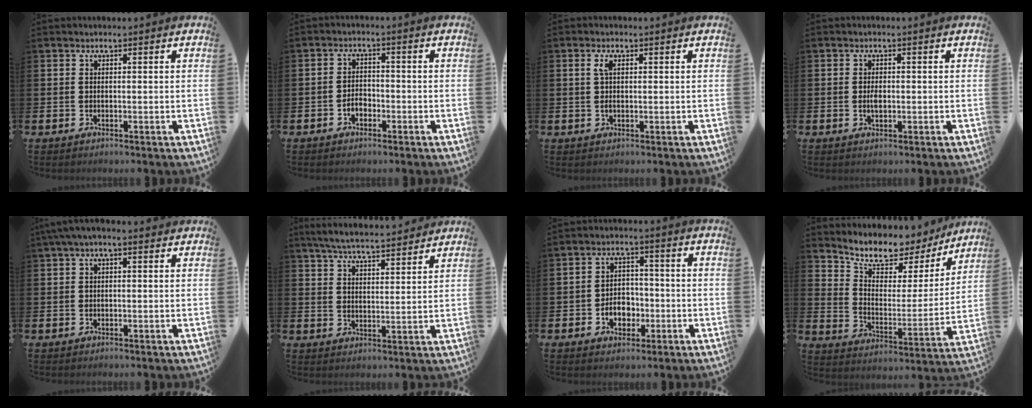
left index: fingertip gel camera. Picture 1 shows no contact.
{"total": 2.2, "force": [-1.2, 1.5, 1.2], "torque": [-0.020, 0.001, -0.026]}
{"total": 2.1, "force": [0.6, 0.9, 1.8], "torque": [-0.035, 0.004, 0.009]}
{"total": 1.6, "force": [-0.3, 0.8, 1.4], "torque": [-0.026, 0.002, -0.006]}
{"total": 1.2, "force": [0.3, 0.4, 1.1], "torque": [-0.020, 0.004, 0.003]}
{"total": 5.7, "force": [5.6, 0.4, 1.2], "torque": [-0.039, -0.030, 0.100]}
{"total": 4.4, "force": [-1.5, 3.4, 2.4], "torque": [-0.030, -0.002, -0.036]}
{"total": 8.8, "force": [7.9, 3.3, 2.3], "torque": [-0.088, -0.056, 0.137]}